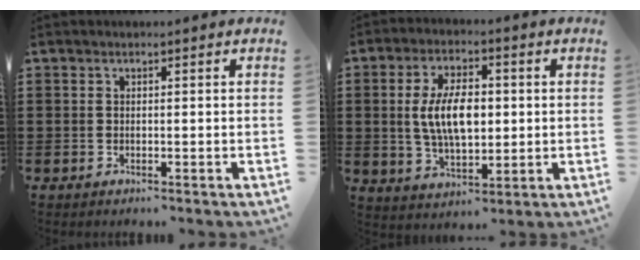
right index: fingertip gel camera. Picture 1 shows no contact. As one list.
[{"total": 9.0, "force": [0.4, 4.4, 7.8], "torque": [-0.161, 0.003, 0.001]}]